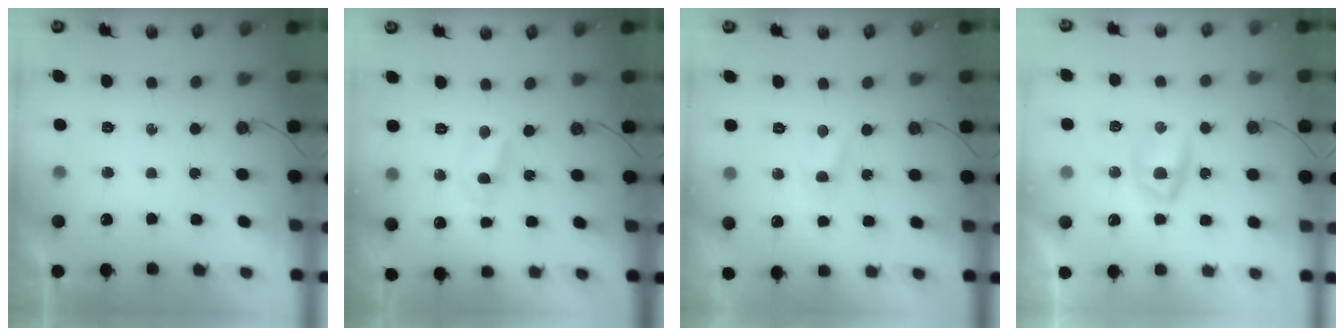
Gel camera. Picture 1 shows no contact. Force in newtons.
{"total": 1.4, "press": 1.4, "slide": 0.2}
{"total": 2.9, "press": 2.8, "slide": 0.4}
{"total": 4.2, "press": 4.1, "slide": 0.8}